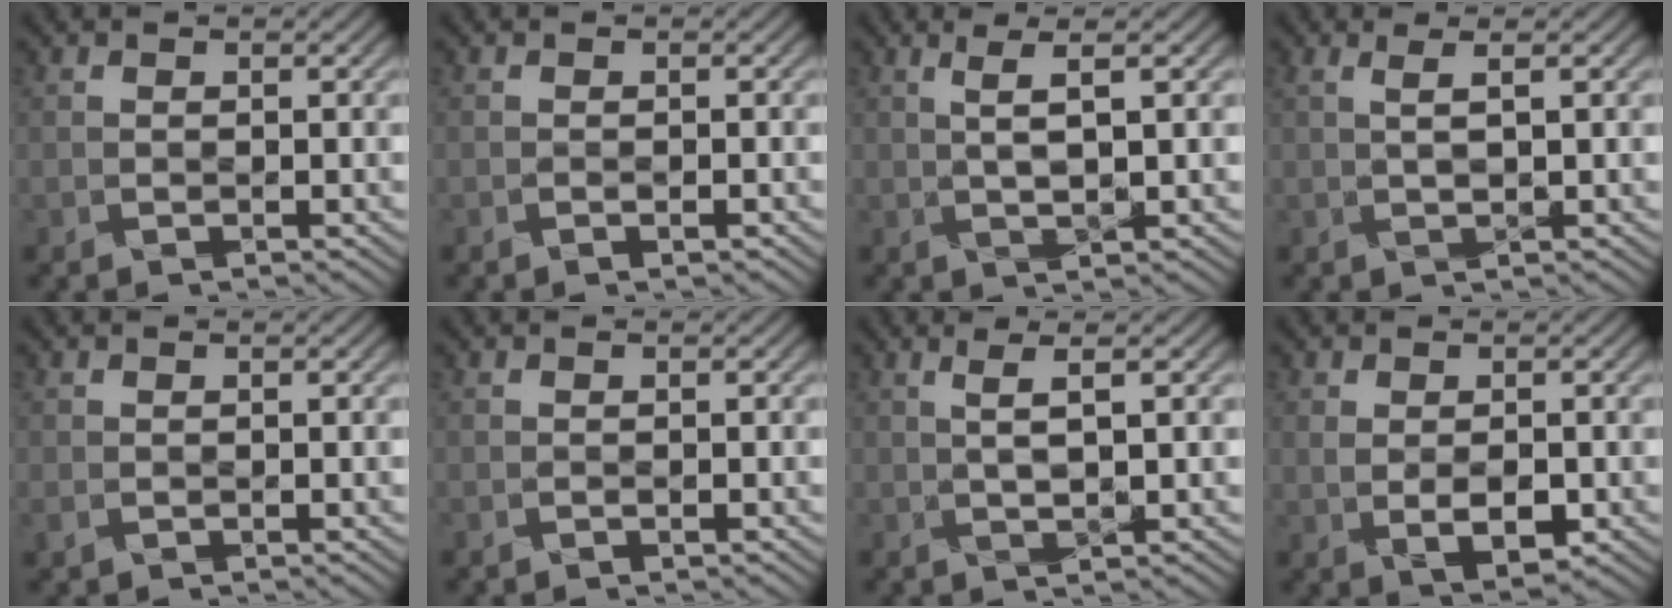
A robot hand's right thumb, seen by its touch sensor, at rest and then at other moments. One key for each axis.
{"total": 0.9, "fx": -0.7, "fy": 0.0, "fz": 0.5, "tx": -0.002, "ty": 0.001, "tz": -0.009}
{"total": 2.4, "fx": 0.7, "fy": -1.2, "fz": 1.9, "tx": -0.059, "ty": 0.001, "tz": 0.031}
{"total": 1.8, "fx": 0.7, "fy": -0.5, "fz": 1.6, "tx": -0.053, "ty": 0.002, "tz": 0.030}
{"total": 1.1, "fx": -0.5, "fy": 0.8, "fz": 0.5, "tx": -0.024, "ty": 0.001, "tz": -0.002}
{"total": 0.0}
{"total": 2.1, "fx": 0.6, "fy": -1.1, "fz": 1.6, "tx": -0.055, "ty": 0.002, "tz": 0.029}
{"total": 4.5, "fx": -0.3, "fy": 2.7, "fz": 3.6, "tx": -0.079, "ty": -0.009, "tz": 0.006}